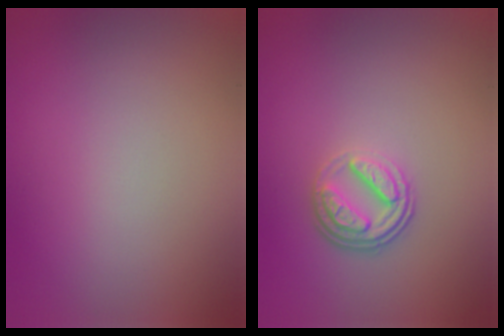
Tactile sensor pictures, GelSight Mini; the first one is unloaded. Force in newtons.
{"total": 3.5, "press": 2.6, "slide": 2.3}